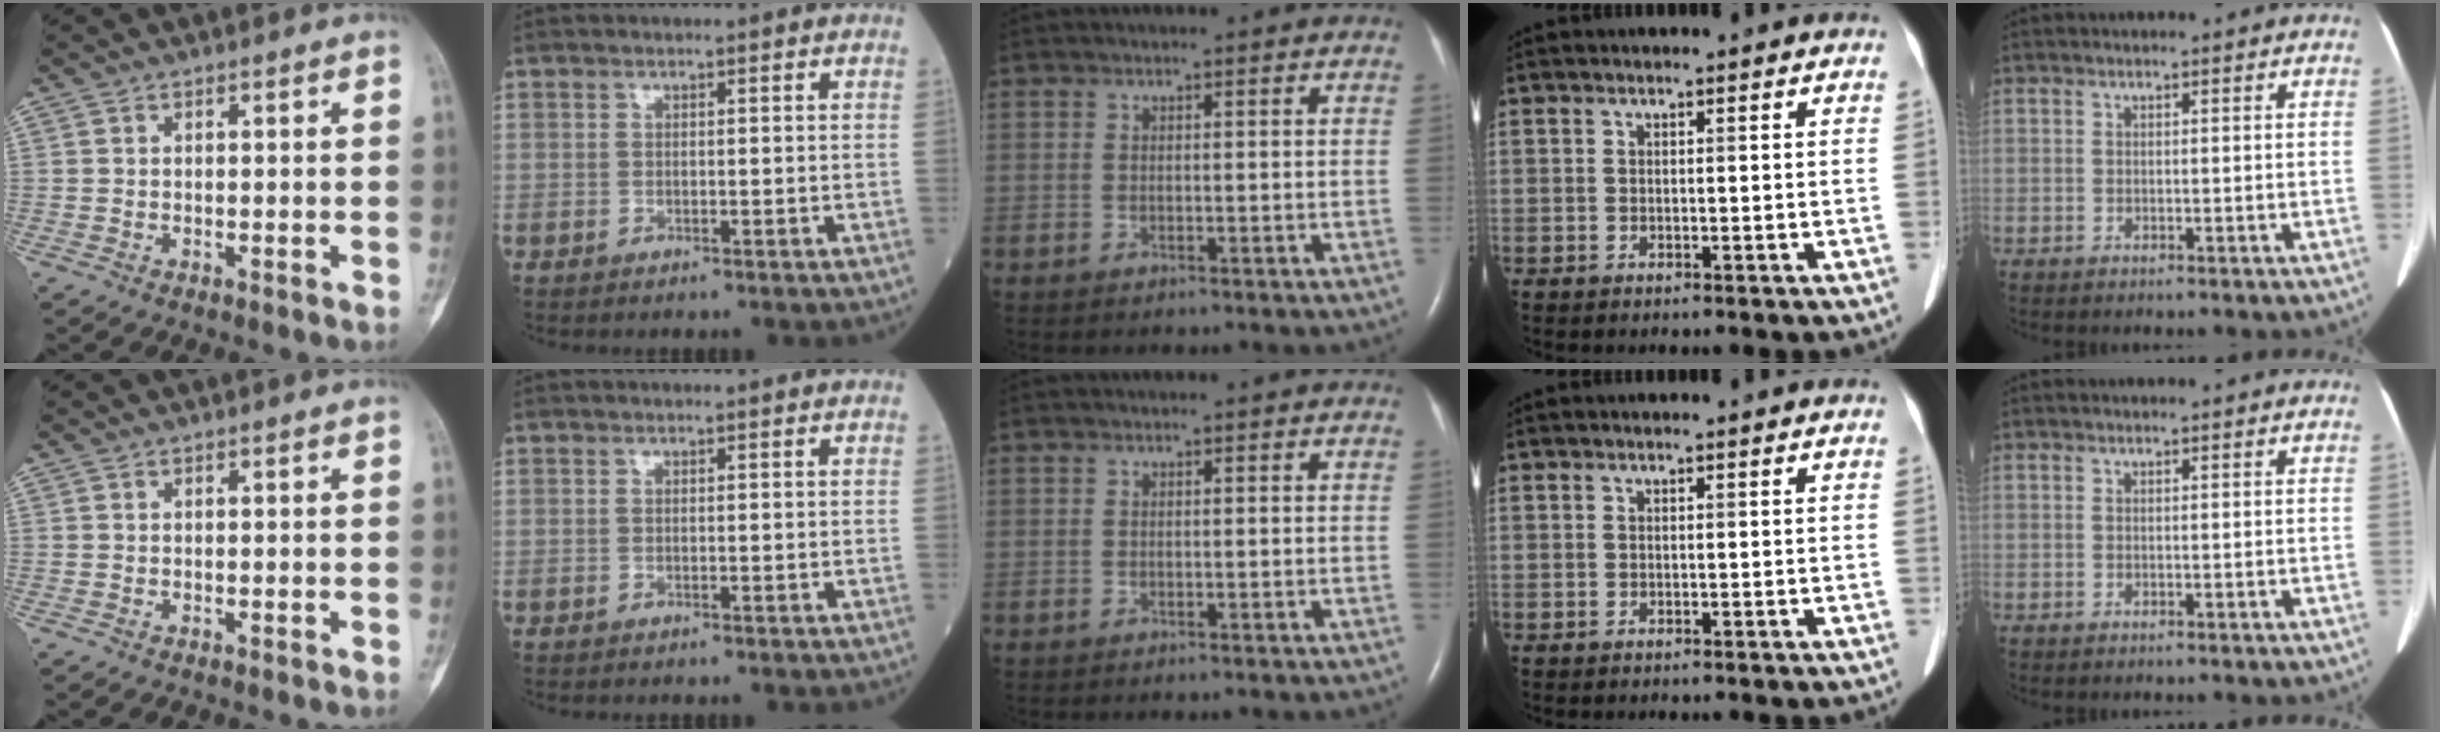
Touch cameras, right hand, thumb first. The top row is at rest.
{}